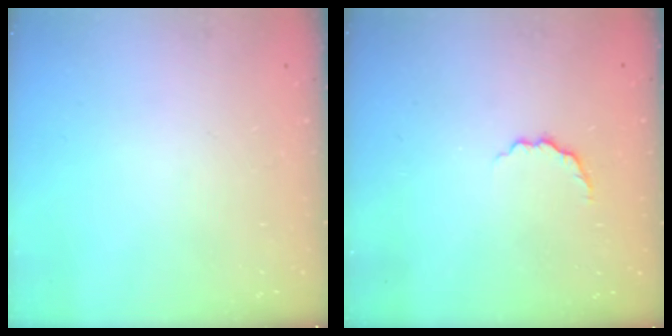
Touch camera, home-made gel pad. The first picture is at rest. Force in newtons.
{"total": 3.4, "press": 3.3, "slide": 0.8}